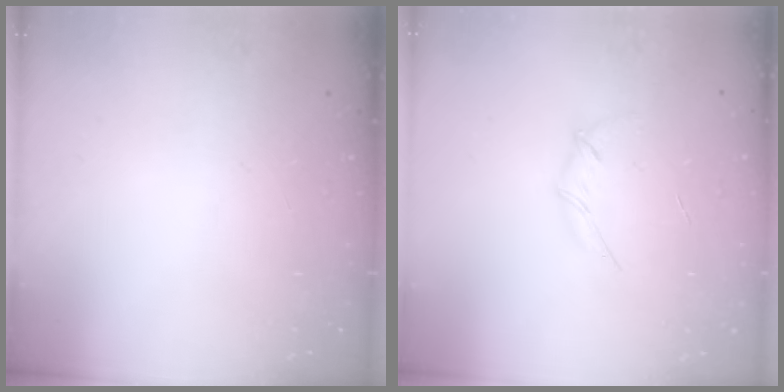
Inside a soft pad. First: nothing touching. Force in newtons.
{"total": 3.1, "press": 3.0, "slide": 0.8}